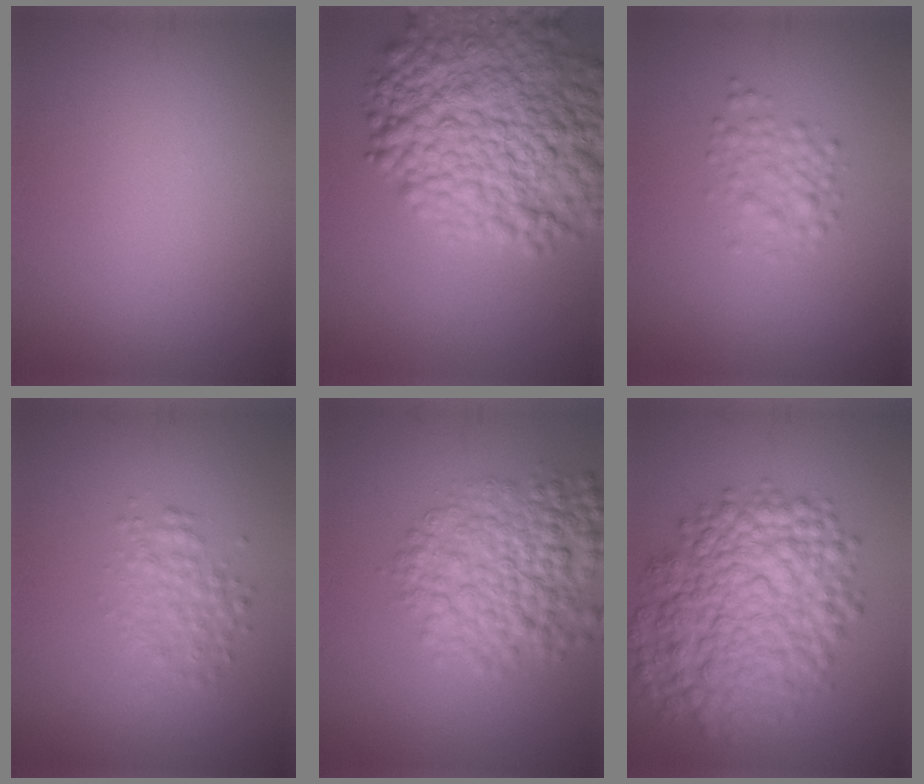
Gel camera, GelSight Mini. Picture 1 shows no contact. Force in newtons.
{"total": 12.3, "press": 12.3, "slide": 0.5}
{"total": 2.1, "press": 2.1, "slide": 0.0}
{"total": 2.5, "press": 2.5, "slide": 0.1}
{"total": 6.9, "press": 6.9, "slide": 0.2}
{"total": 10.2, "press": 10.2, "slide": 0.2}